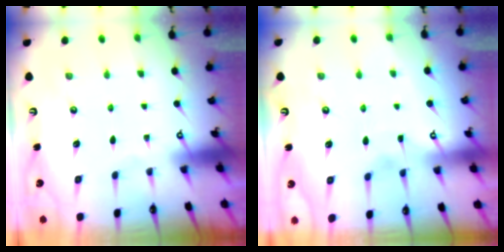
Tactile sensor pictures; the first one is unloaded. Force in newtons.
{"total": 2.9, "press": 2.8, "slide": 0.4}